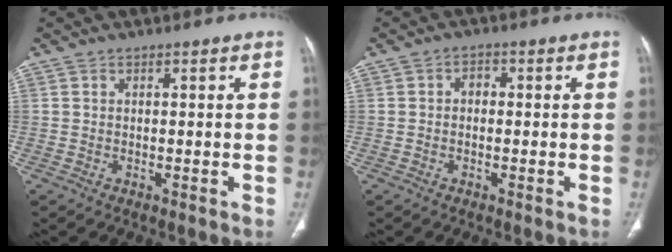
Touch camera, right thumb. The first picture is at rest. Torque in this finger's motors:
{"motor_torque": [1.25, 1.58, 0.37, -0.20, -0.02]}